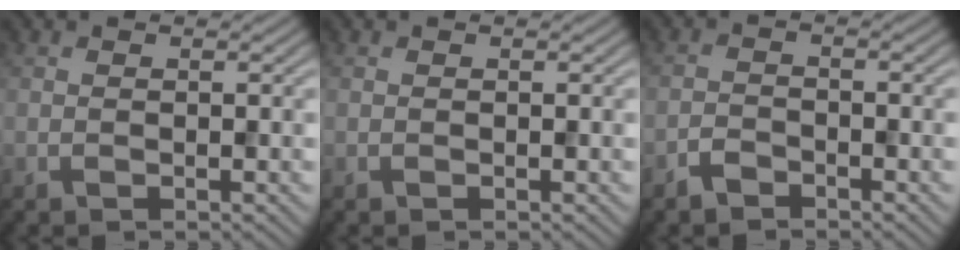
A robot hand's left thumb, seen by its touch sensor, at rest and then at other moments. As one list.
[{"total": 0.0}, {"total": 2.1, "force": [-1.8, 0.8, 0.7], "torque": [-0.012, 0.003, -0.040]}]